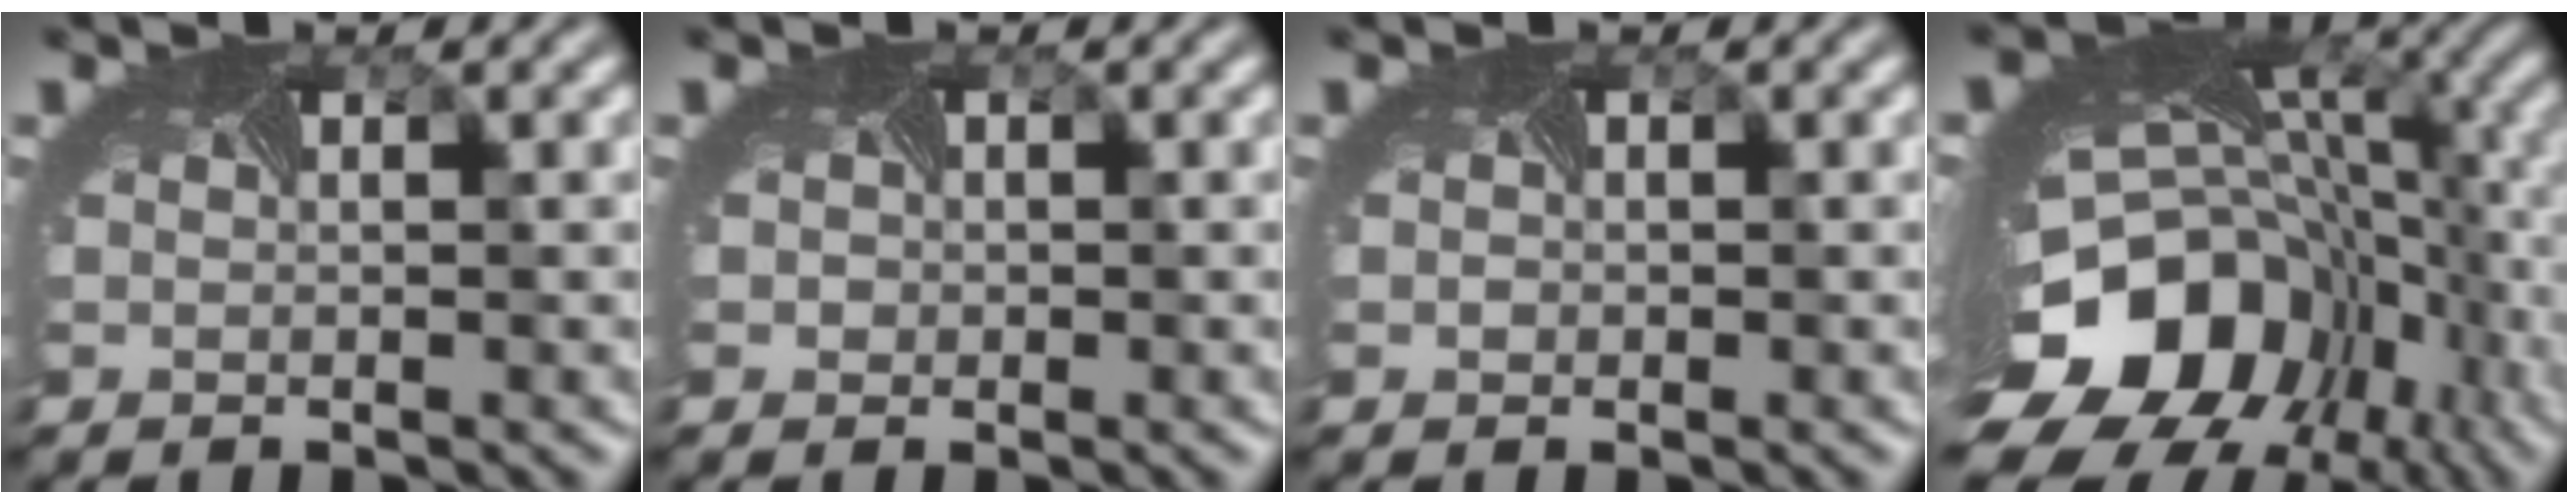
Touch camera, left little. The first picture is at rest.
{"total": 1.0, "force": [0.1, 1.0, 0.0], "torque": [0.002, -0.003, -0.006]}
{"total": 0.6, "force": [0.0, 0.5, -0.2], "torque": [0.002, -0.005, -0.004]}
{"total": 16.8, "force": [-6.4, 11.6, 10.4], "torque": [-0.222, -0.040, -0.095]}